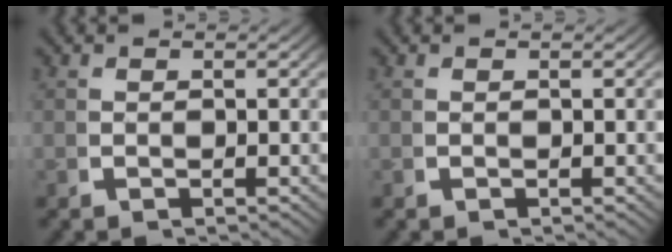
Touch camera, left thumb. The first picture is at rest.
{"total": 0.0}